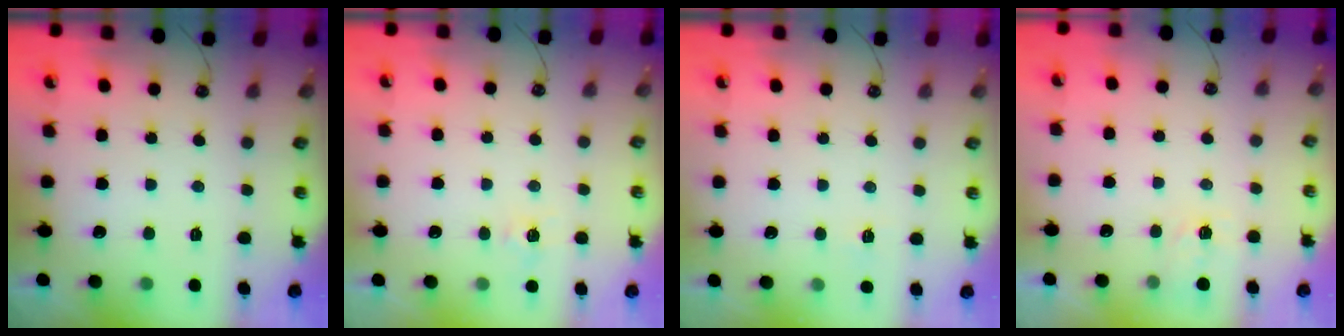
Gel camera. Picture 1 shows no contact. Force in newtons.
{"total": 5.5, "press": 5.5, "slide": 0.5}
{"total": 3.9, "press": 3.8, "slide": 0.4}
{"total": 4.0, "press": 4.0, "slide": 0.5}